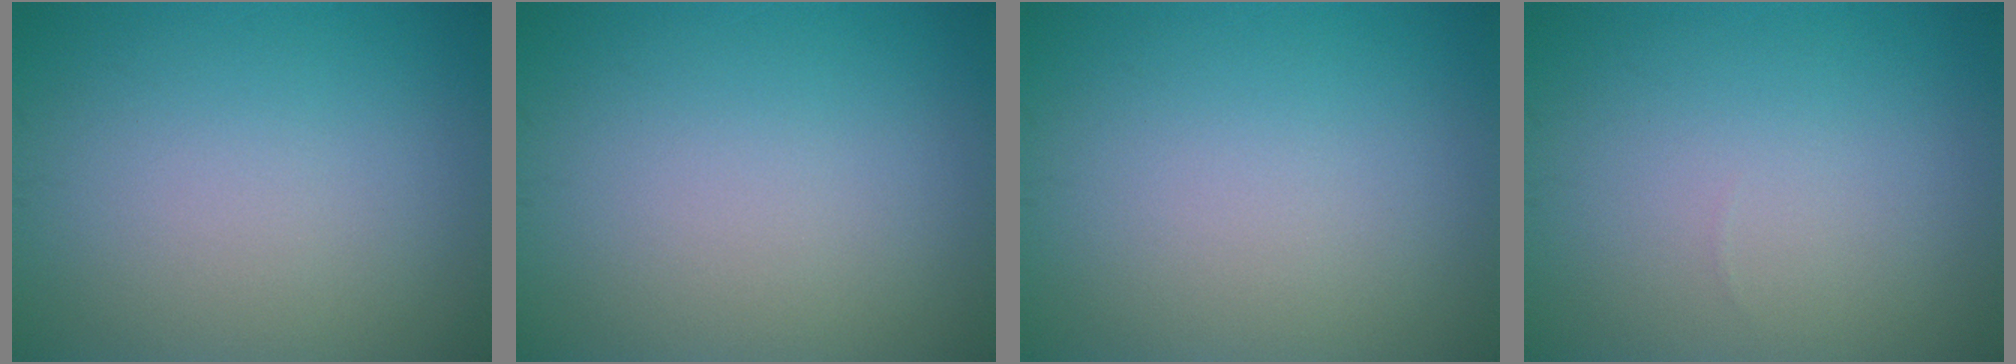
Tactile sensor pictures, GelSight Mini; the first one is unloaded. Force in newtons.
{"total": 0.0}
{"total": 0.0}
{"total": 0.0}